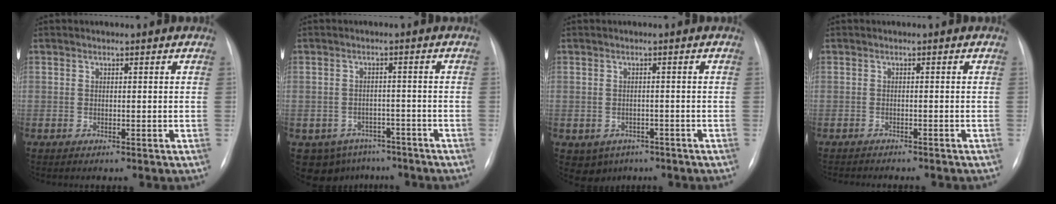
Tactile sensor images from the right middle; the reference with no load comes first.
{"total": 8.0, "force": [-5.6, 5.6, 1.3], "torque": [-0.017, 0.013, -0.068]}
{"total": 4.2, "force": [-2.3, 3.3, 0.9], "torque": [-0.011, 0.004, -0.024]}
{"total": 6.7, "force": [-6.0, 1.3, 2.6], "torque": [-0.029, -0.003, -0.076]}